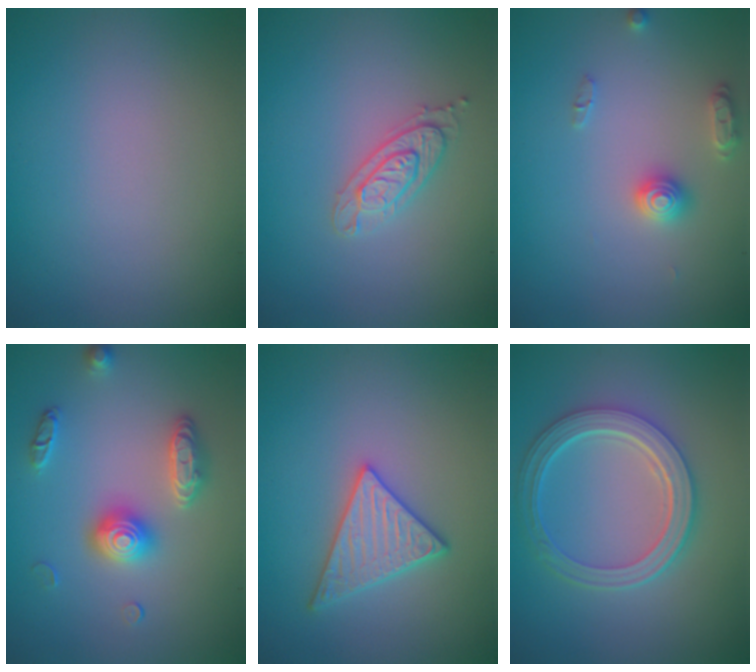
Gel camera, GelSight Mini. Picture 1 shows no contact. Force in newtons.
{"total": 2.2, "press": 2.1, "slide": 0.5}
{"total": 2.5, "press": 2.5, "slide": 0.4}
{"total": 3.2, "press": 3.2, "slide": 0.4}
{"total": 3.5, "press": 3.3, "slide": 1.1}
{"total": 5.6, "press": 4.1, "slide": 3.8}